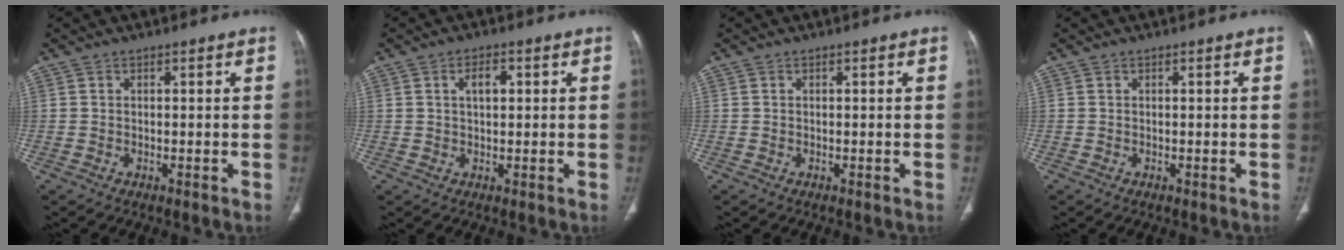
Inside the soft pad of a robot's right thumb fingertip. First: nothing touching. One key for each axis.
{"total": 3.2, "fx": 0.9, "fy": 1.7, "fz": 2.6, "tx": -0.044, "ty": 0.003, "tz": 0.016}
{"total": 0.0}
{"total": 0.0}